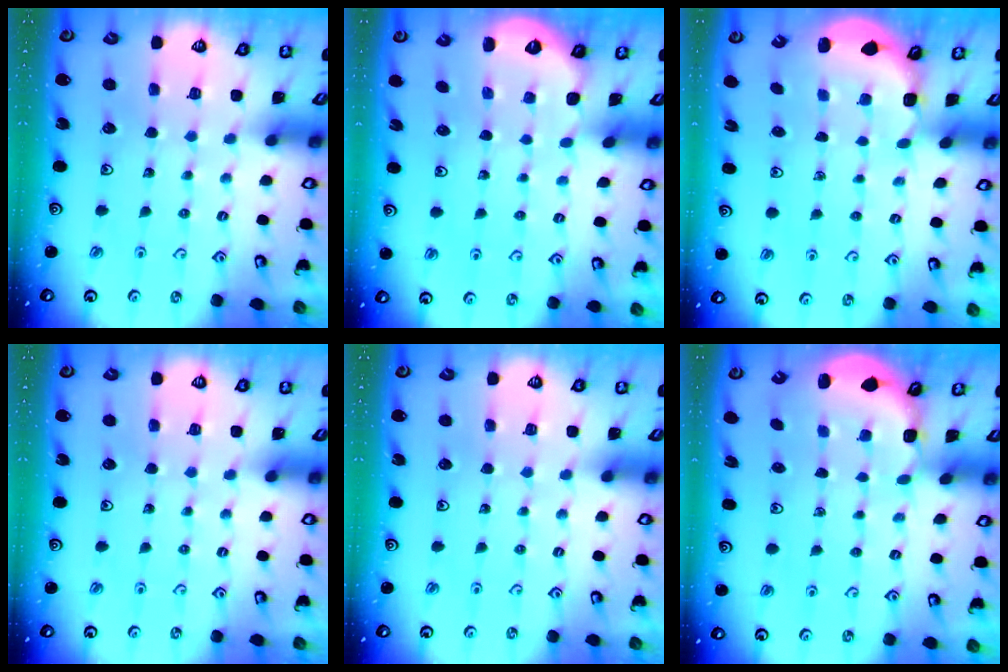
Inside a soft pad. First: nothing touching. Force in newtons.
{"total": 1.3, "press": 1.3, "slide": 0.1}
{"total": 2.7, "press": 2.4, "slide": 1.4}
{"total": 0.0}
{"total": 0.0}
{"total": 2.7, "press": 2.3, "slide": 1.4}